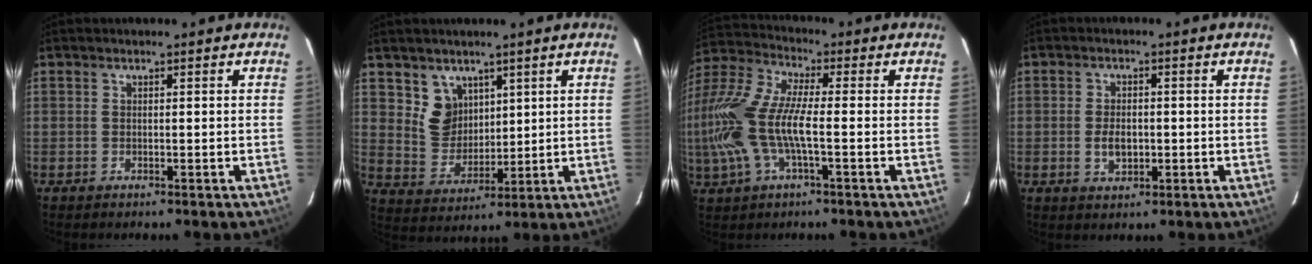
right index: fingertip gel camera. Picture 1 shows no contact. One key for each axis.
{"total": 6.9, "fx": 3.9, "fy": 5.5, "fz": 1.5, "tx": -0.026, "ty": 0.005, "tz": 0.089}
{"total": 17.6, "fx": -2.6, "fy": 5.7, "fz": 16.5, "tx": -0.335, "ty": -0.007, "tz": -0.055}
{"total": 4.0, "fx": -0.7, "fy": 2.5, "fz": 3.0, "tx": -0.058, "ty": 0.000, "tz": -0.010}